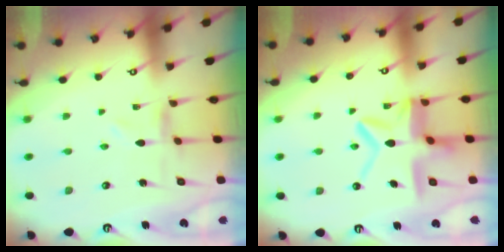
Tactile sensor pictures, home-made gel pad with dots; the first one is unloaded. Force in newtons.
{"total": 13.0, "press": 13.0, "slide": 1.1}